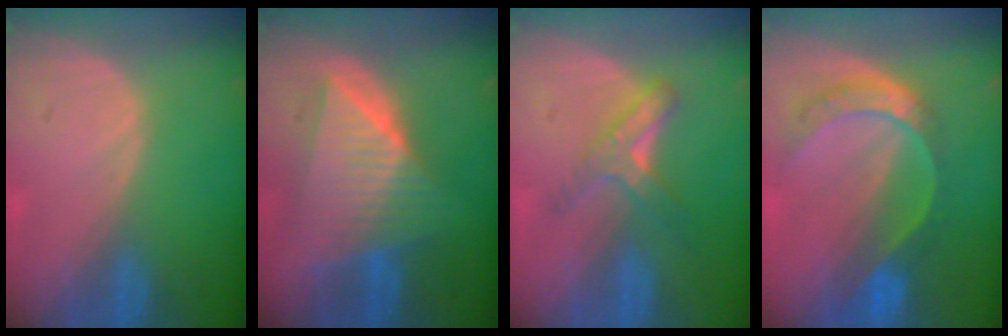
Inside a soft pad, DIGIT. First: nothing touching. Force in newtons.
{"total": 9.6, "press": 9.6, "slide": 0.8}
{"total": 5.5, "press": 4.9, "slide": 2.6}
{"total": 7.7, "press": 6.4, "slide": 4.3}